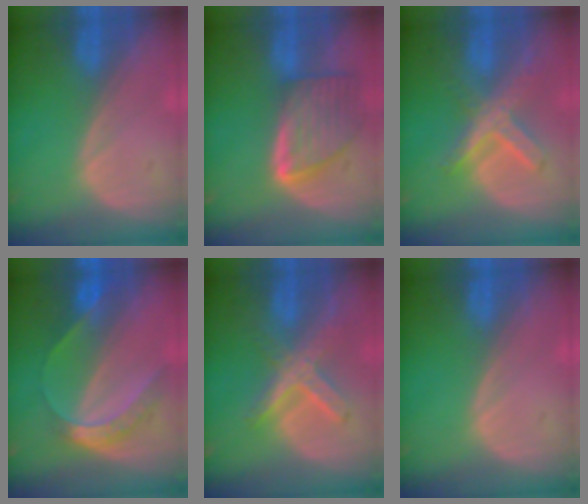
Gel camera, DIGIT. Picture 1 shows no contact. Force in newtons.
{"total": 8.1, "press": 7.3, "slide": 3.4}
{"total": 7.2, "press": 6.3, "slide": 3.5}
{"total": 6.8, "press": 5.5, "slide": 4.0}
{"total": 7.0, "press": 6.2, "slide": 3.2}
{"total": 0.0}